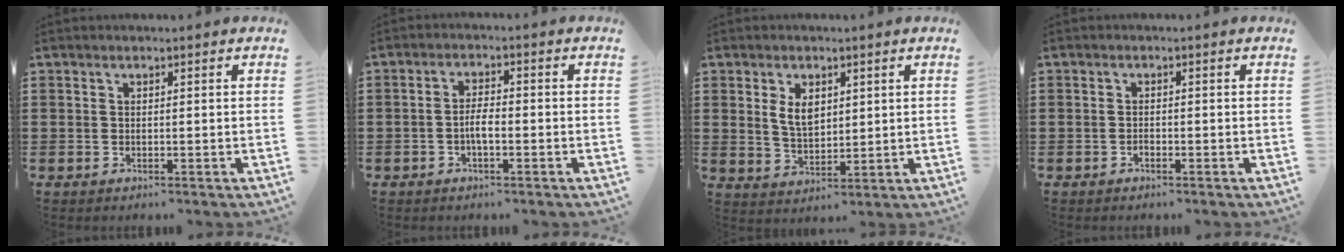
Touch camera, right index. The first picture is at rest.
{"total": 3.0, "force": [-1.0, 0.9, 2.7], "torque": [-0.056, 0.003, -0.022]}
{"total": 4.6, "force": [1.6, 2.9, 3.3], "torque": [-0.065, 0.006, 0.027]}
{"total": 0.8, "force": [-0.6, 0.4, 0.4], "torque": [-0.010, -0.002, -0.011]}